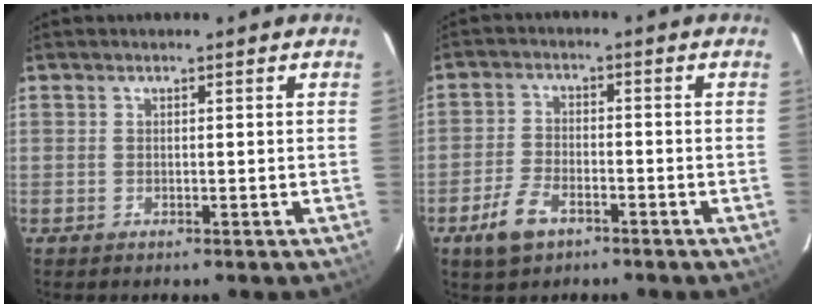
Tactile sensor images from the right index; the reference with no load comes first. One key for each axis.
{"total": 6.8, "fx": -4.1, "fy": 3.5, "fz": 4.1, "tx": -0.102, "ty": -0.002, "tz": -0.077}